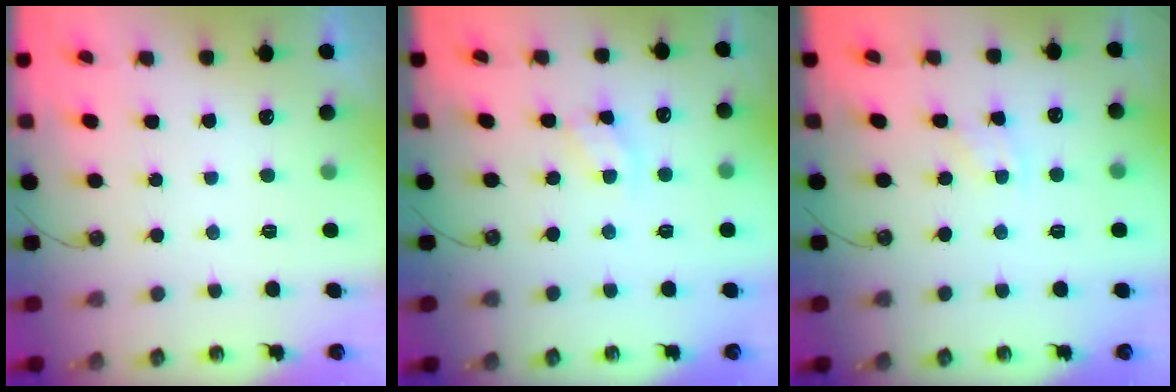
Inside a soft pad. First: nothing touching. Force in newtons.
{"total": 4.9, "press": 4.9, "slide": 0.6}
{"total": 1.9, "press": 1.9, "slide": 0.4}